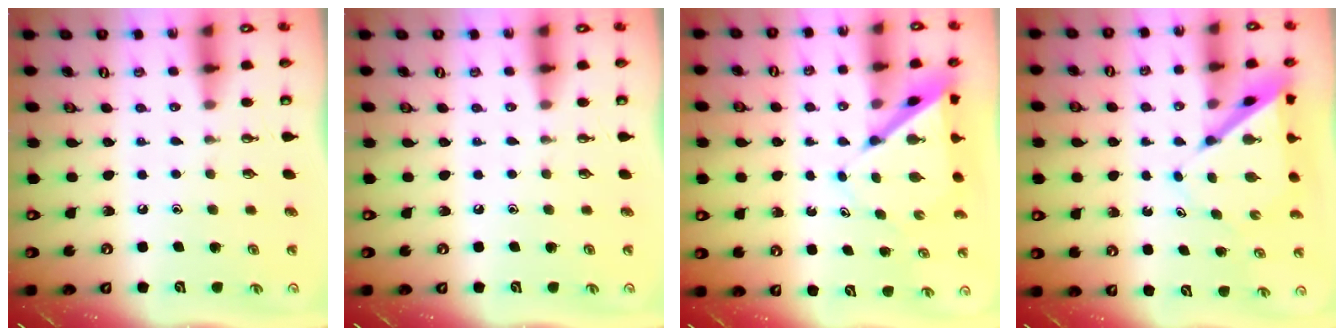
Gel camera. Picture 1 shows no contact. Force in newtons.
{"total": 0.0}
{"total": 6.4, "press": 6.4, "slide": 0.4}
{"total": 6.4, "press": 6.4, "slide": 0.4}